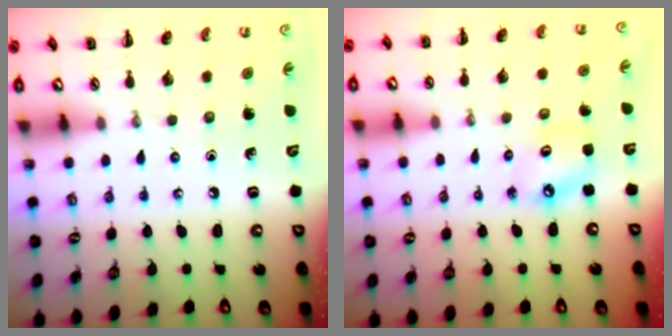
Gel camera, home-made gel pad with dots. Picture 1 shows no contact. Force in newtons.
{"total": 5.0, "press": 4.9, "slide": 0.8}